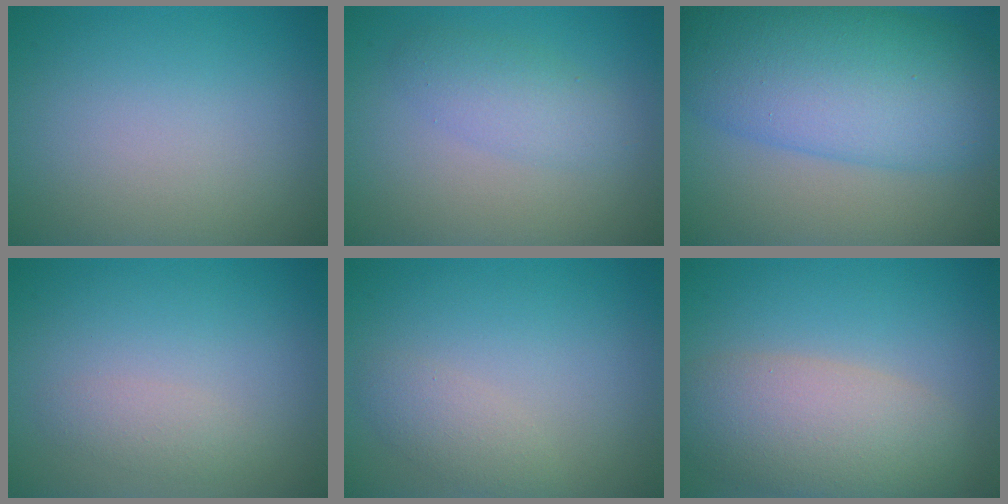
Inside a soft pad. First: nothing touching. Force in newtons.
{"total": 2.4, "press": 2.4, "slide": 0.1}
{"total": 11.4, "press": 11.4, "slide": 0.1}
{"total": 1.4, "press": 1.4, "slide": 0.1}
{"total": 1.9, "press": 1.9, "slide": 0.1}
{"total": 7.0, "press": 7.0, "slide": 0.6}